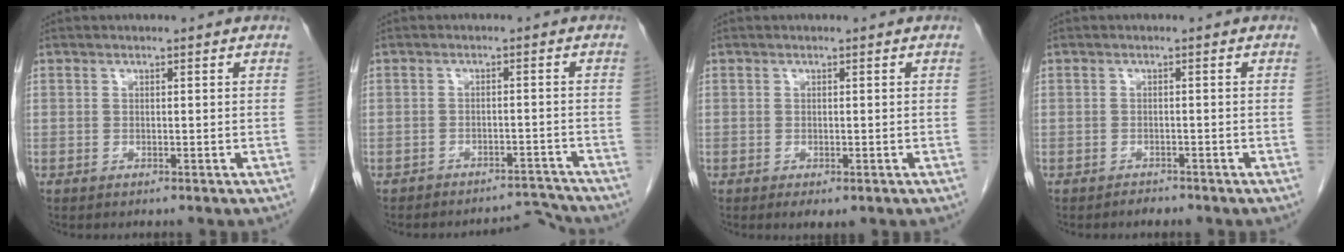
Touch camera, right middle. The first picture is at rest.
{"total": 4.2, "force": [-4.1, 0.6, -1.0], "torque": [0.026, 0.020, -0.059]}
{"total": 1.9, "force": [-1.0, 0.8, 1.3], "torque": [-0.018, -0.003, -0.007]}
{"total": 1.2, "force": [-1.1, 0.4, 0.1], "torque": [-0.008, -0.001, -0.017]}